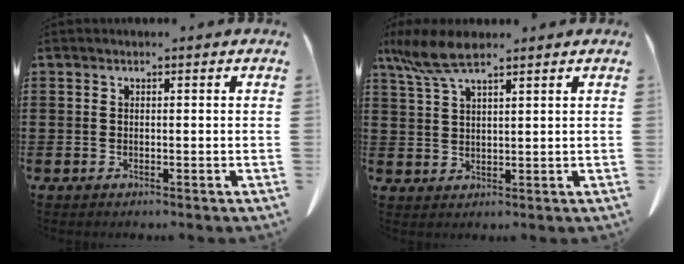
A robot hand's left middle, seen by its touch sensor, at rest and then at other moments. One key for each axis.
{"total": 6.3, "fx": 4.5, "fy": 1.2, "fz": 4.2, "tx": -0.101, "ty": -0.006, "tz": 0.081}